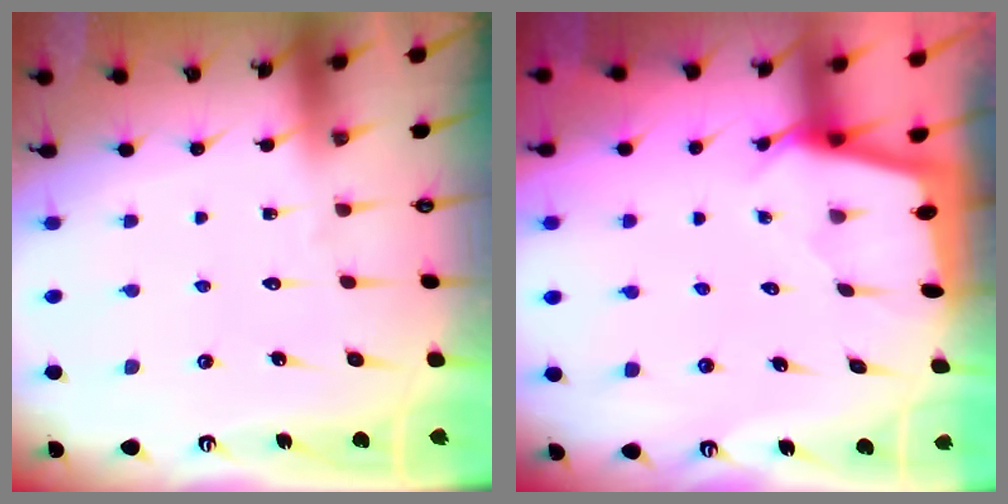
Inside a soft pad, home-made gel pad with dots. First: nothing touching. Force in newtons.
{"total": 2.2, "press": 2.2, "slide": 0.3}